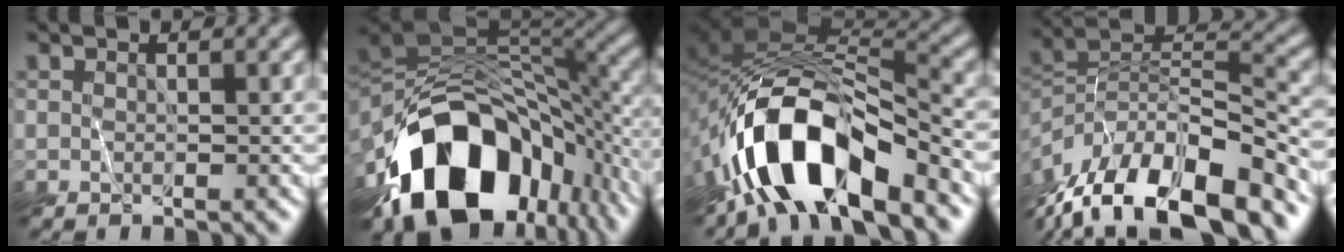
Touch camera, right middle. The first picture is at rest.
{"total": 15.8, "force": [-8.8, 8.5, 10.0], "torque": [-0.181, -0.011, -0.135]}
{"total": 11.3, "force": [-7.1, 4.2, 7.6], "torque": [-0.132, -0.001, -0.134]}
{"total": 14.2, "force": [-10.4, 4.7, 8.4], "torque": [-0.171, 0.006, -0.181]}